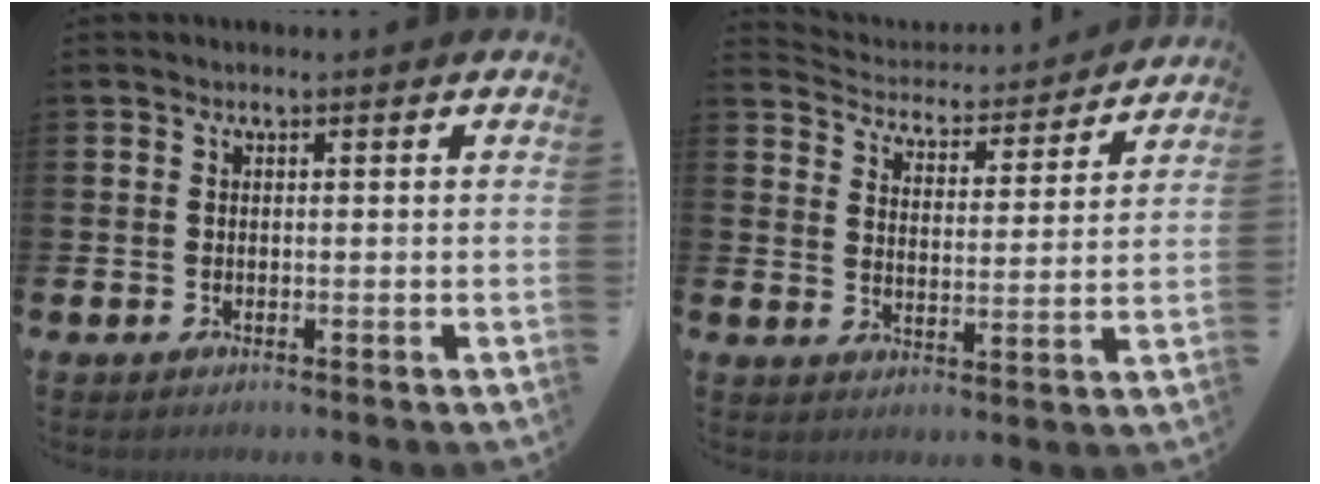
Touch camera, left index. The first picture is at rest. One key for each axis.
{"total": 4.4, "fx": 4.3, "fy": 1.0, "fz": 0.1, "tx": -0.034, "ty": -0.041, "tz": 0.070}